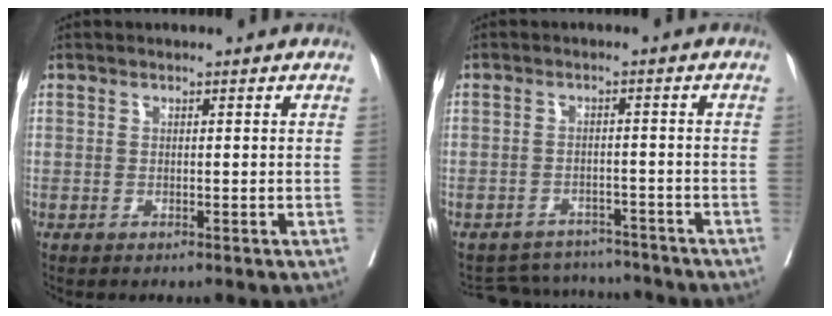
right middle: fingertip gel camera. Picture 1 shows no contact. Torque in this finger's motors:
{"motor_torque": [-0.65, -0.83, -0.05, -0.05]}